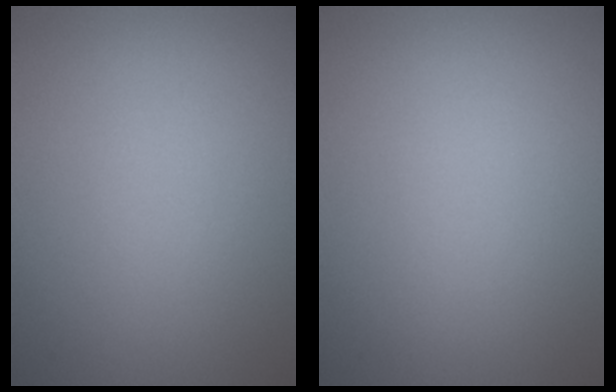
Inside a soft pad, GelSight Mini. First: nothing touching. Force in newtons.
{"total": 0.0}